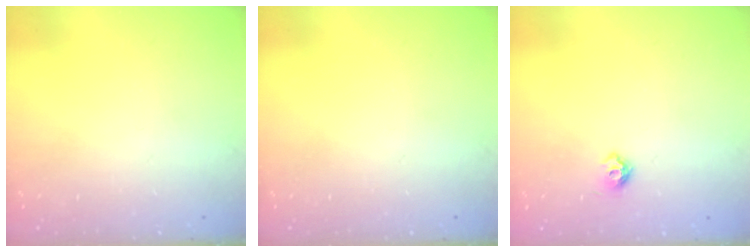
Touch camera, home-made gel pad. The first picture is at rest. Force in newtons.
{"total": 0.0}
{"total": 5.6, "press": 5.5, "slide": 1.0}